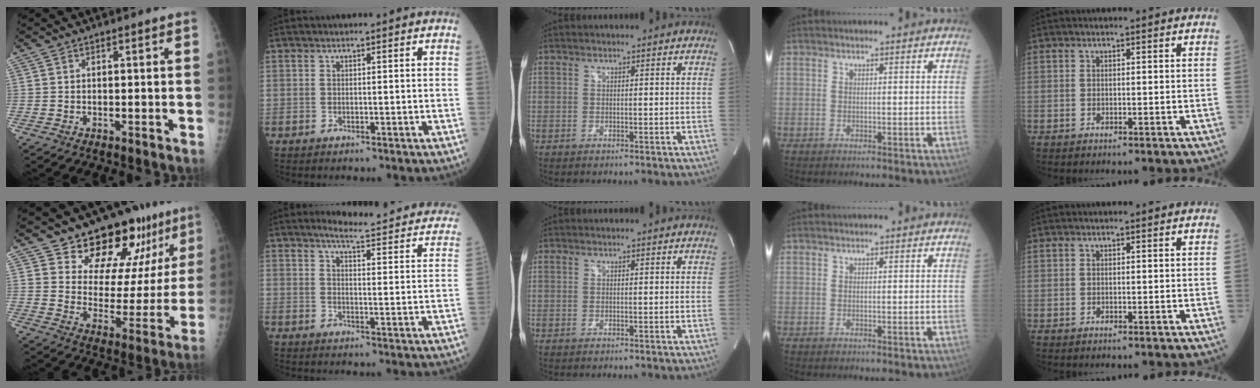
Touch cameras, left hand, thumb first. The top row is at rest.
{"thumb": {"total": 17.0, "force": [12.2, 8.2, 8.6], "torque": [-0.058, -0.080, 0.175]}, "index": {"total": 18.1, "force": [16.6, 1.9, 6.9], "torque": [-0.077, -0.059, 0.181]}}